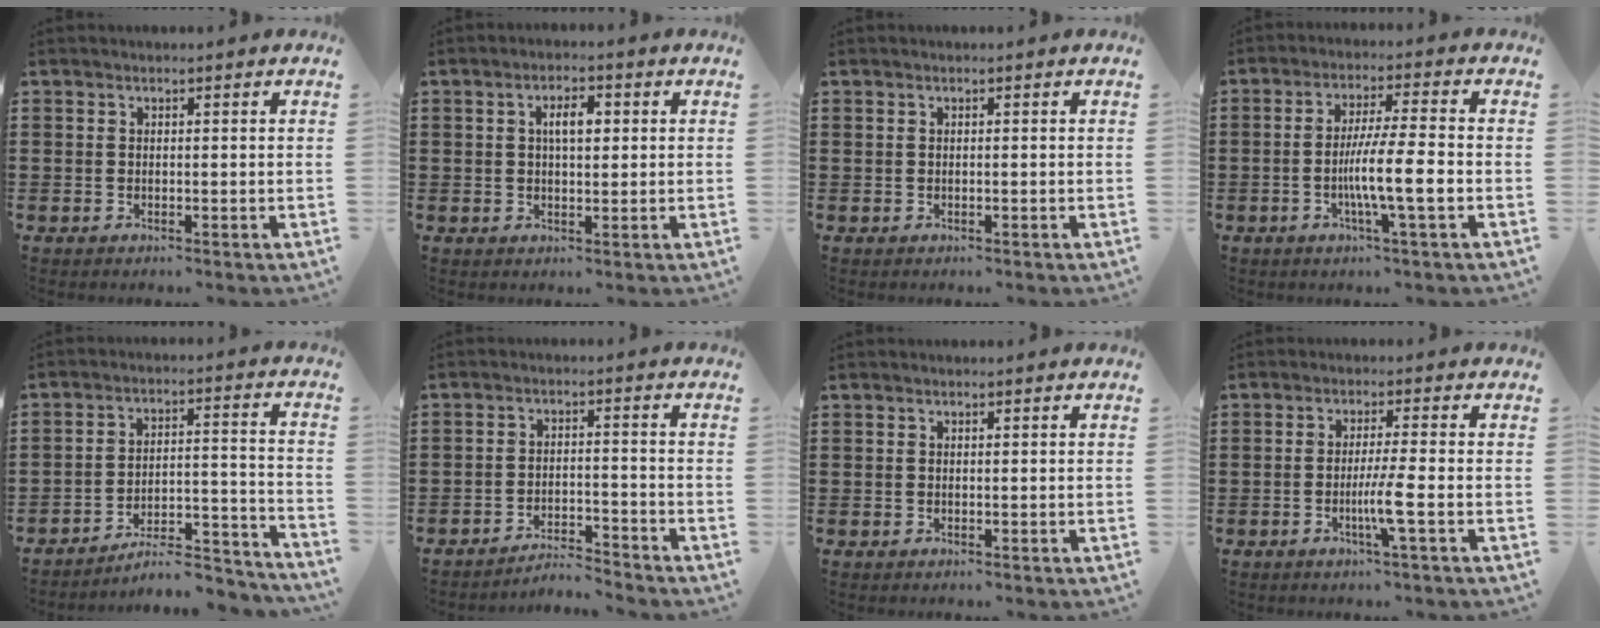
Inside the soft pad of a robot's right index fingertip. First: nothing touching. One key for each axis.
{"total": 3.8, "fx": 0.7, "fy": 1.5, "fz": 3.4, "tx": -0.061, "ty": 0.006, "tz": 0.008}
{"total": 0.0}
{"total": 8.2, "fx": -2.0, "fy": 0.5, "fz": 8.0, "tx": -0.140, "ty": -0.006, "tz": -0.037}
{"total": 7.0, "fx": -6.4, "fy": 1.1, "fz": 2.7, "tx": -0.037, "ty": 0.006, "tz": -0.123}
{"total": 3.7, "fx": -3.7, "fy": 0.0, "fz": 0.4, "tx": -0.013, "ty": 0.002, "tz": -0.079}
{"total": 0.0}
{"total": 5.6, "fx": -1.9, "fy": -0.4, "fz": 5.2, "tx": -0.103, "ty": -0.018, "tz": -0.039}